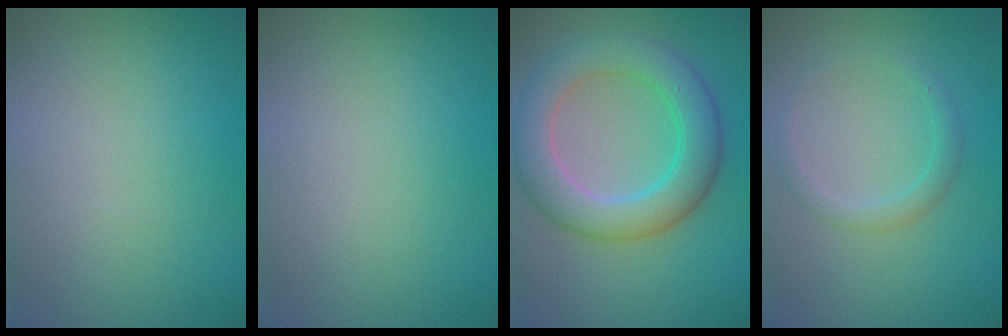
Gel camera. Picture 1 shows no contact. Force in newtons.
{"total": 0.0}
{"total": 6.4, "press": 6.4, "slide": 0.5}
{"total": 1.5, "press": 1.5, "slide": 0.1}